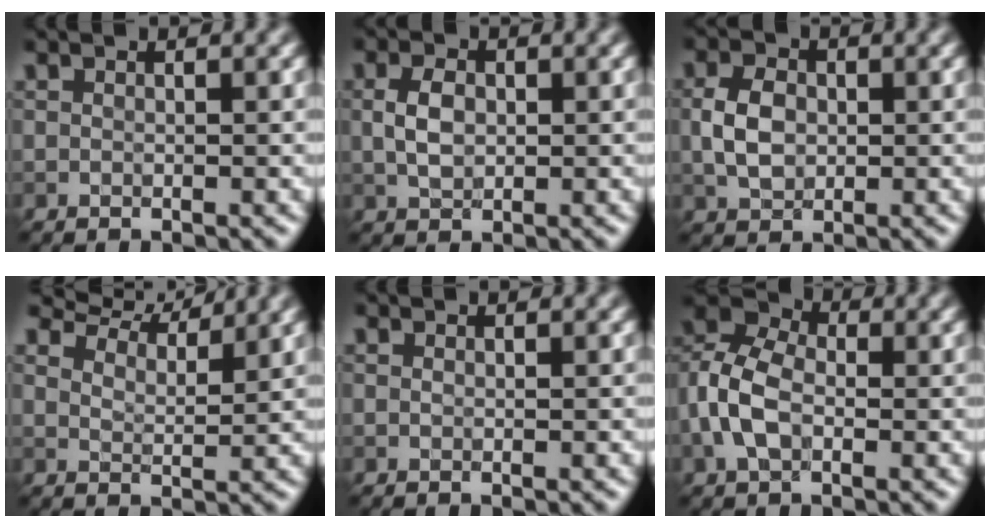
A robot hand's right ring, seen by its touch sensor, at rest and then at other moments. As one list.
[{"total": 2.7, "force": [0.1, 1.8, 2.0], "torque": [-0.045, 0.002, 0.004]}, {"total": 3.6, "force": [-0.1, 2.5, 2.5], "torque": [-0.052, 0.003, -0.006]}, {"total": 7.4, "force": [6.6, 1.9, 2.7], "torque": [-0.056, 0.002, 0.098]}, {"total": 0.0}, {"total": 6.3, "force": [-1.0, 4.1, 4.6], "torque": [-0.105, 0.013, -0.035]}]